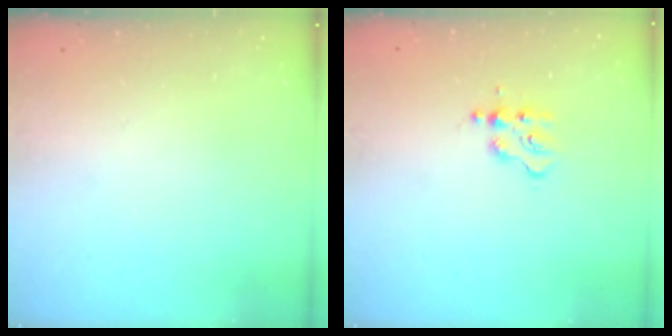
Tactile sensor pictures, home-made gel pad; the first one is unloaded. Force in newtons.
{"total": 3.0, "press": 3.0, "slide": 0.4}